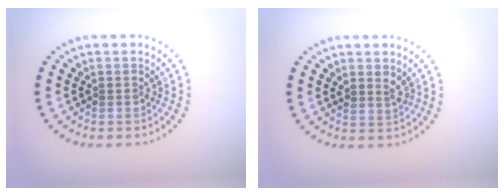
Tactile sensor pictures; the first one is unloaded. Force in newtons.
{"total": 1.3, "press": 1.1, "slide": 0.7}